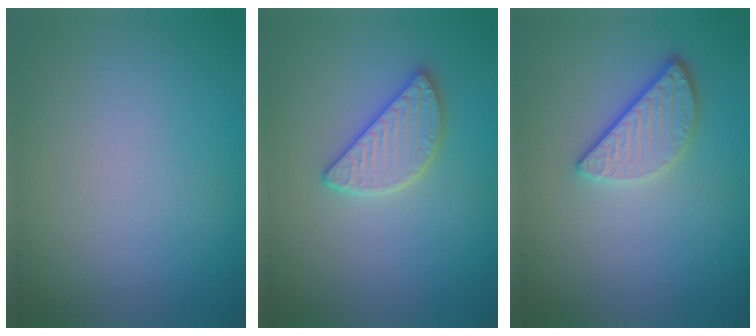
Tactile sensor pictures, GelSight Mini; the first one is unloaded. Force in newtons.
{"total": 2.8, "press": 2.8, "slide": 0.5}
{"total": 3.2, "press": 2.7, "slide": 1.7}